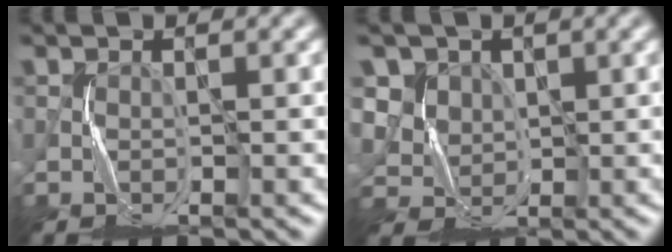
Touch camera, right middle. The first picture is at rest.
{"total": 5.6, "force": [2.6, 4.6, 2.0], "torque": [-0.057, 0.008, 0.047]}